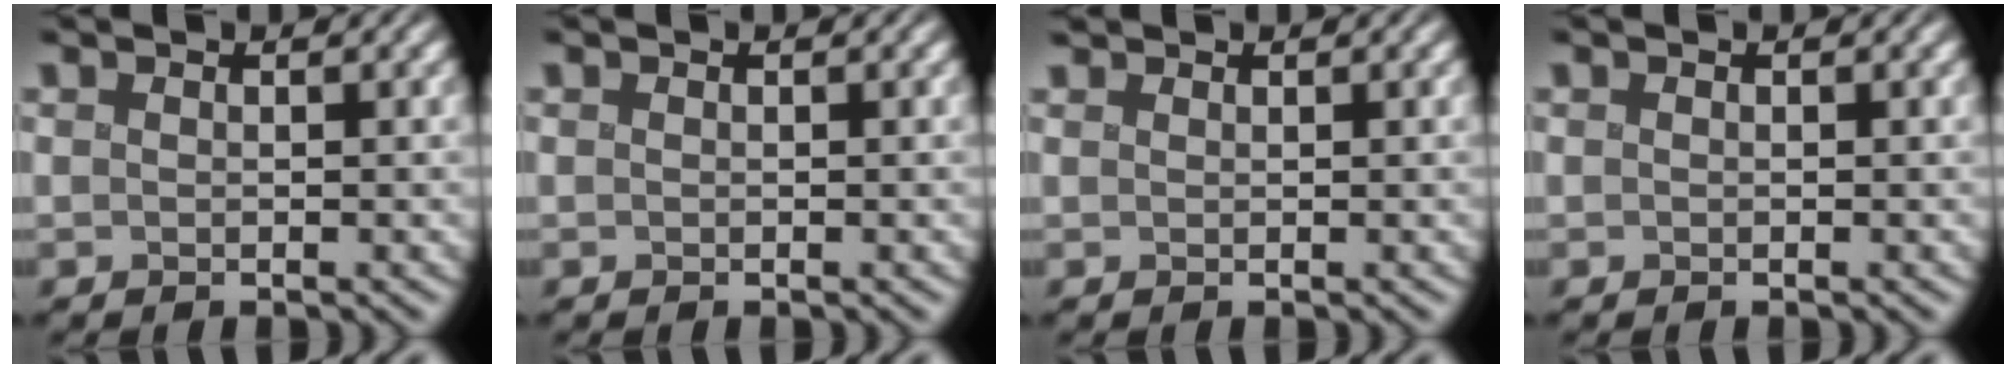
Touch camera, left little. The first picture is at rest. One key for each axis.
{"total": 0.0}
{"total": 0.6, "fx": 0.6, "fy": 0.2, "fz": 0.0, "tx": -0.002, "ty": 0.001, "tz": 0.010}
{"total": 0.0}